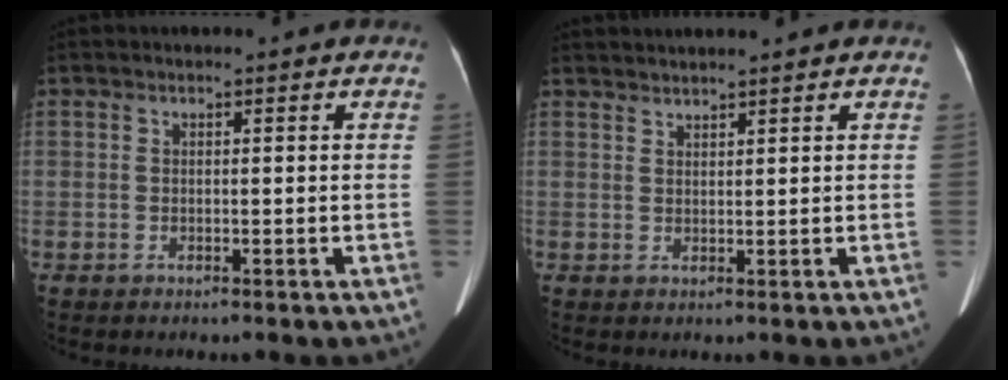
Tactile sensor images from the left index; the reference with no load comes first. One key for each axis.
{"total": 3.4, "fx": 3.3, "fy": -0.1, "fz": 0.8, "tx": -0.011, "ty": 0.025, "tz": 0.053}